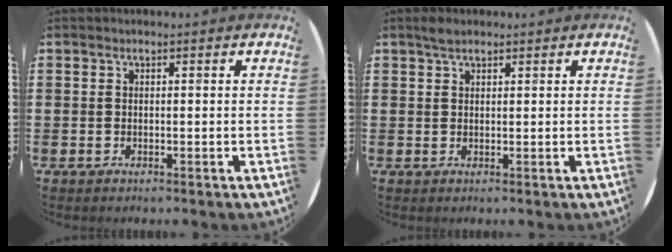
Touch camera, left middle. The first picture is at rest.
{"total": 1.6, "force": [1.4, 0.6, 0.7], "torque": [-0.015, 0.005, 0.024]}